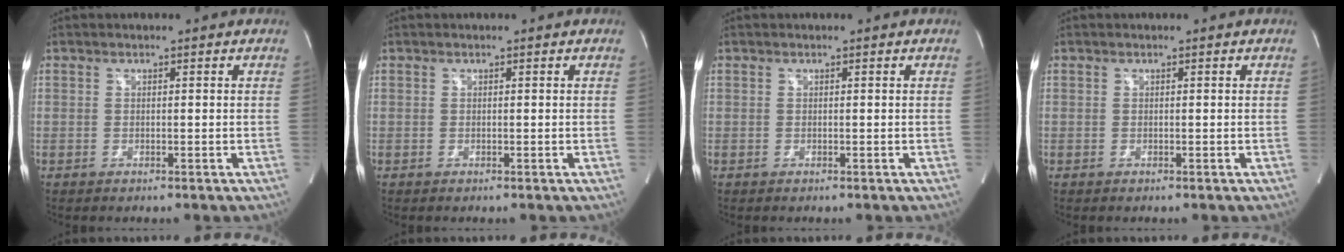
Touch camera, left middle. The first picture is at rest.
{"total": 0.0}
{"total": 0.0}
{"total": 0.0}